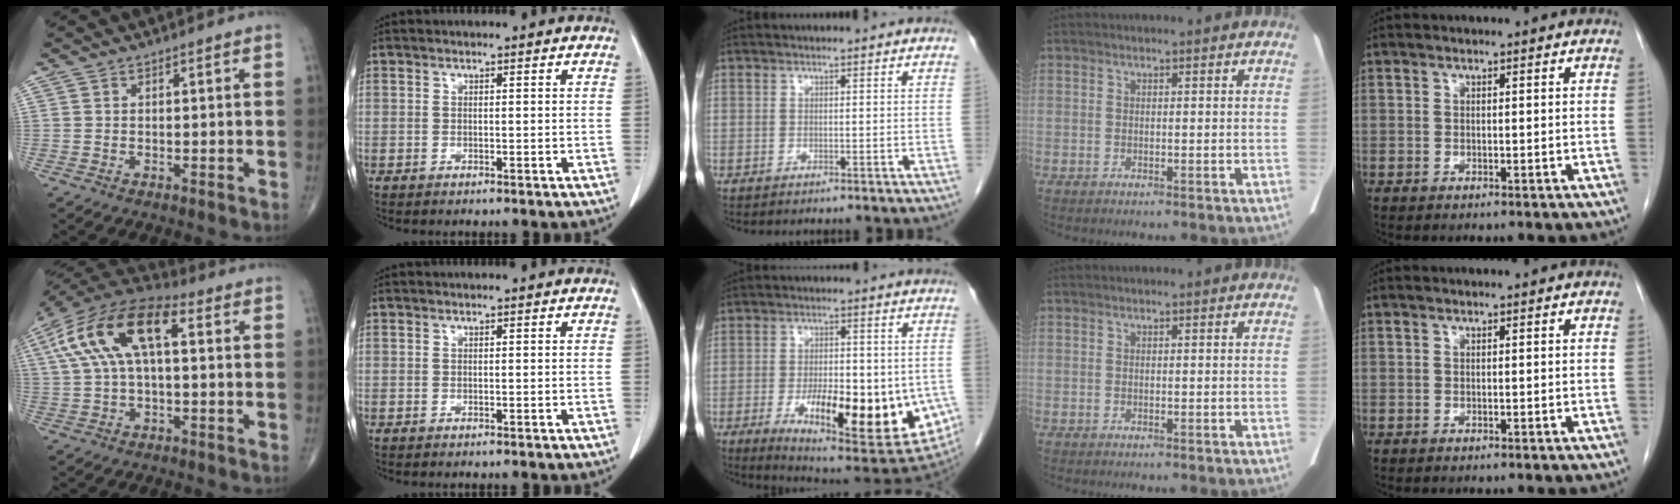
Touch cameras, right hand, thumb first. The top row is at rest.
{"thumb": {"total": 17.0, "force": [3.8, 8.0, 14.5], "torque": [-0.282, 0.047, 0.058]}, "middle": {"total": 20.8, "force": [-5.7, 6.9, 18.7], "torque": [-0.224, -0.025, -0.061]}}